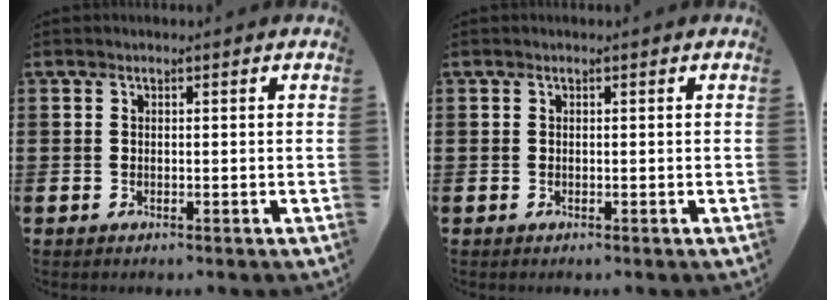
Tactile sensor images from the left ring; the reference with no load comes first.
{"total": 0.0}